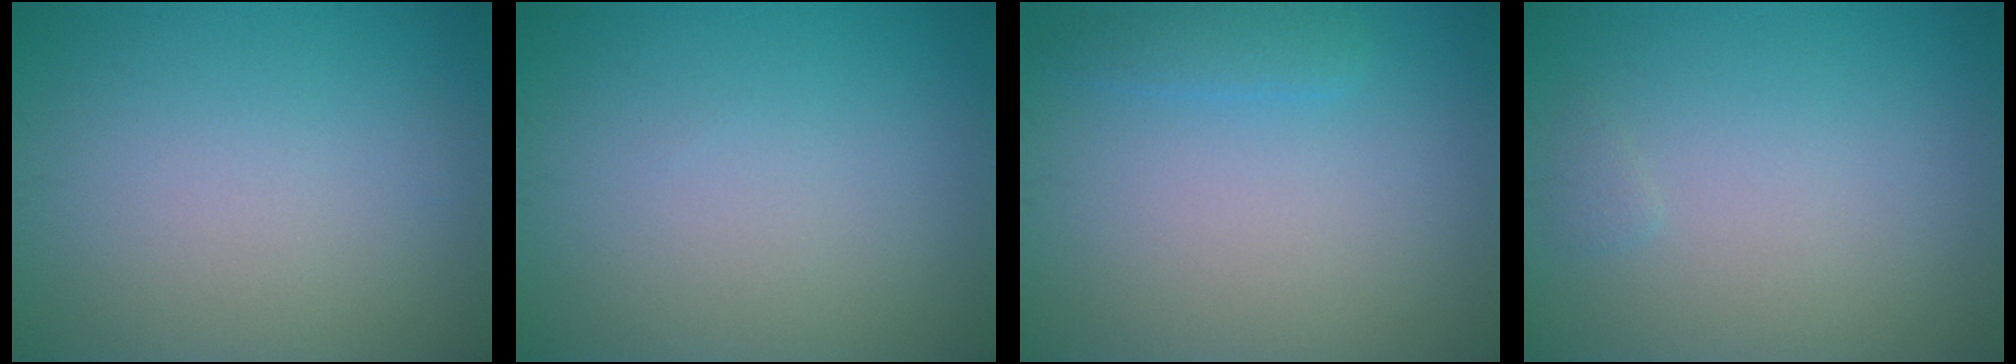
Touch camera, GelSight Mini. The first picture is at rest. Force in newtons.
{"total": 0.0}
{"total": 1.4, "press": 1.4, "slide": 0.1}
{"total": 0.5, "press": 0.5, "slide": 0.1}